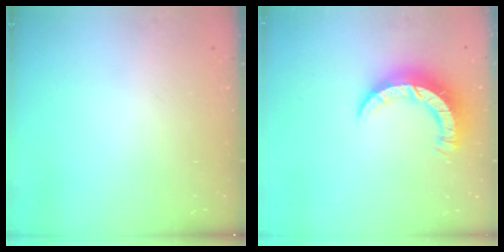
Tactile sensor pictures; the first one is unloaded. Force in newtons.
{"total": 9.6, "press": 9.5, "slide": 1.2}